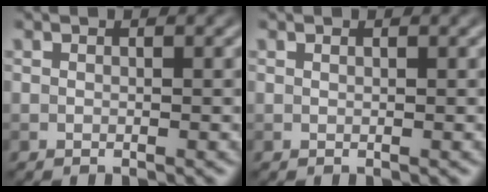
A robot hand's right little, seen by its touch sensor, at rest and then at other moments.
{"total": 0.0}